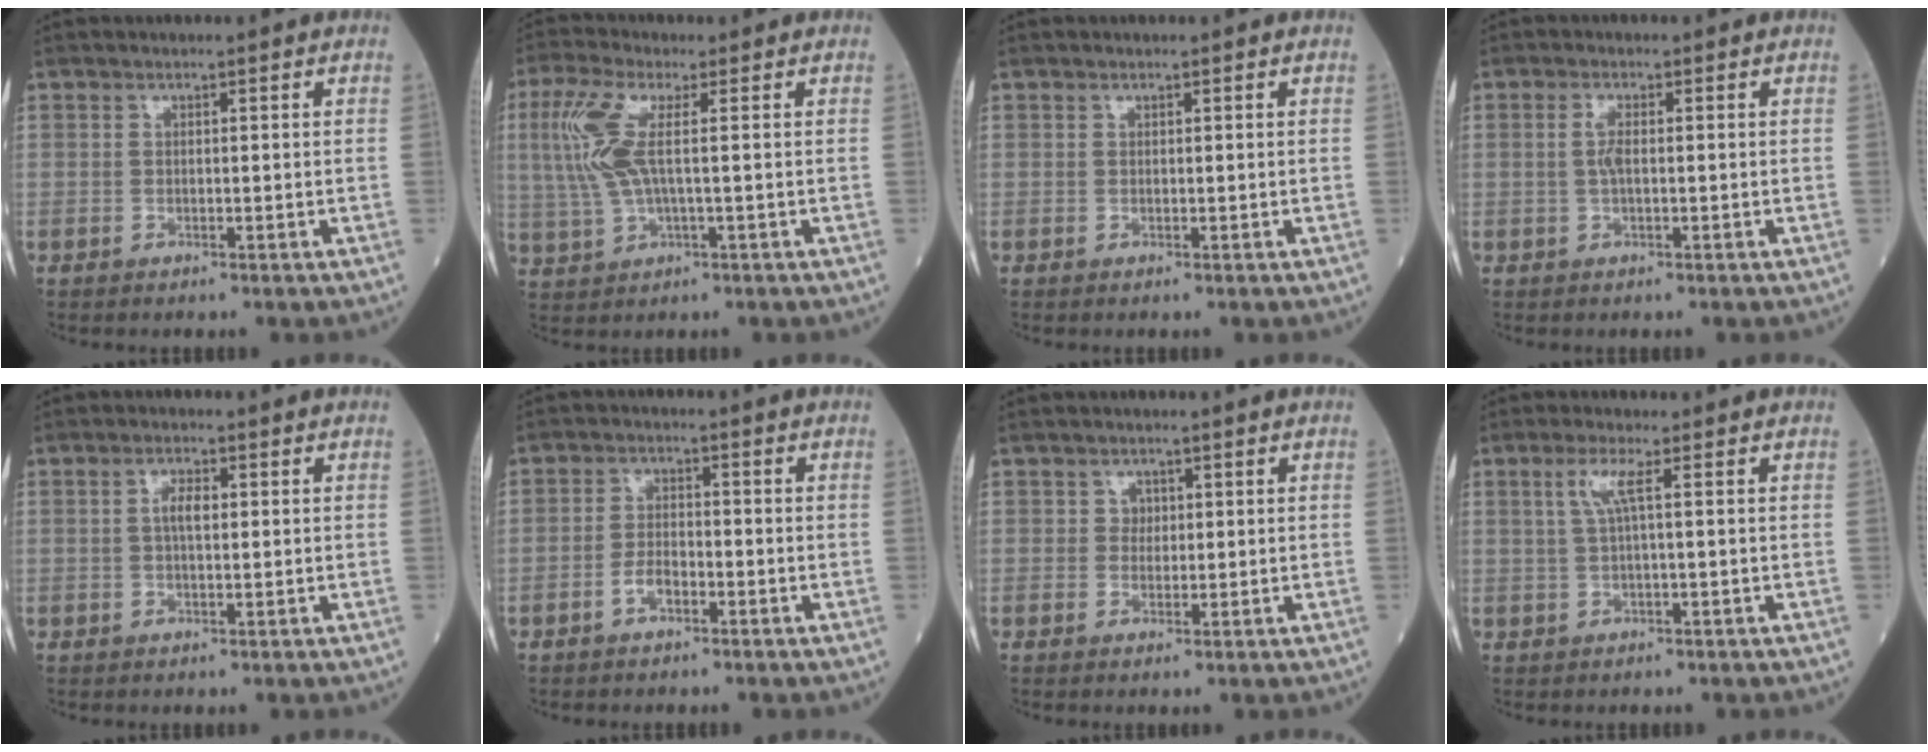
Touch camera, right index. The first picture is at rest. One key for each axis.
{"total": 8.1, "fx": 1.3, "fy": 2.1, "fz": 7.7, "tx": -0.194, "ty": 0.009, "tz": 0.024}
{"total": 0.0}
{"total": 2.2, "fx": 0.1, "fy": 0.4, "fz": 2.1, "tx": -0.048, "ty": 0.001, "tz": 0.001}
{"total": 2.7, "fx": 0.4, "fy": 1.0, "fz": 2.5, "tx": -0.050, "ty": 0.006, "tz": 0.007}
{"total": 3.4, "fx": -1.7, "fy": 1.5, "fz": 2.4, "tx": -0.043, "ty": 0.004, "tz": -0.035}
{"total": 1.6, "fx": 0.4, "fy": 1.5, "fz": 0.6, "tx": -0.004, "ty": 0.000, "tz": 0.004}
{"total": 3.2, "fx": 0.9, "fy": -0.2, "fz": 3.0, "tx": -0.070, "ty": 0.009, "tz": 0.020}